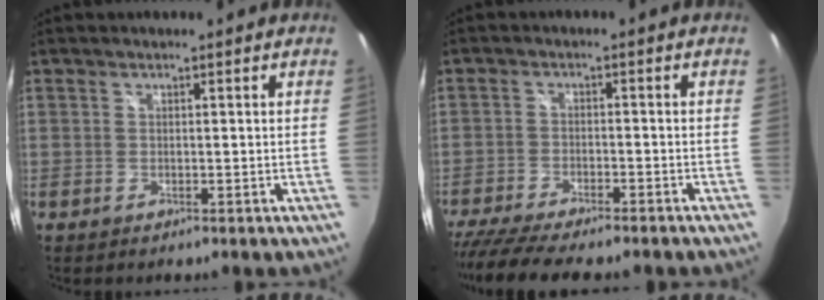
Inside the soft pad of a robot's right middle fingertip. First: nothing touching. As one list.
[{"total": 14.2, "force": [-12.1, 2.5, 7.1], "torque": [-0.152, -0.039, -0.193]}]